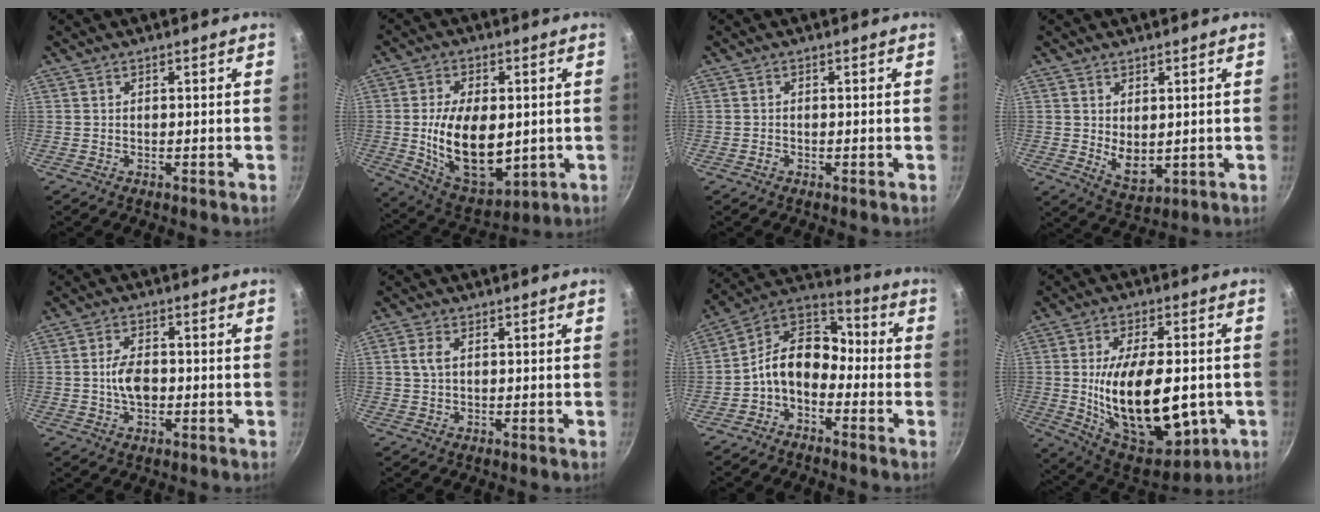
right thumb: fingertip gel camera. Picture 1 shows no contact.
{"total": 17.9, "force": [-0.5, 10.5, 14.4], "torque": [-0.226, -0.019, 0.008]}
{"total": 0.6, "force": [-0.3, 0.4, 0.3], "torque": [-0.005, 0.002, -0.009]}
{"total": 5.9, "force": [0.7, 3.7, 4.6], "torque": [-0.063, -0.020, 0.025]}
{"total": 5.9, "force": [-0.7, 3.5, 4.7], "torque": [-0.078, 0.010, -0.014]}
{"total": 2.9, "force": [0.7, 1.8, 2.1], "torque": [-0.044, 0.004, 0.011]}
{"total": 12.1, "force": [-3.5, 8.4, 8.0], "torque": [-0.114, 0.066, -0.095]}
{"total": 24.4, "force": [-2.7, 12.5, 20.8], "torque": [-0.322, -0.006, -0.023]}